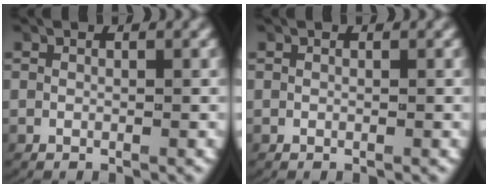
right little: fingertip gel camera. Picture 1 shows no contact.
{"total": 0.0}